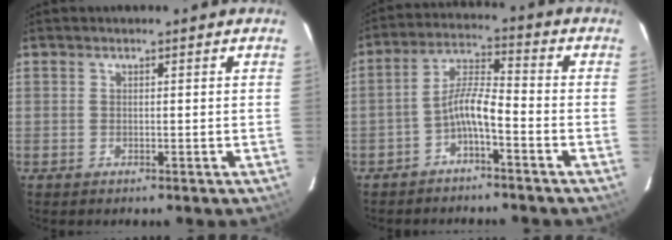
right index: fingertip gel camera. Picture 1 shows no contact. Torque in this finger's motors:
{"motor_torque": [0.76, -0.38, 0.44, 0.12]}